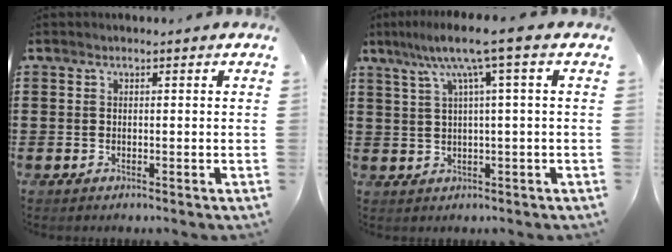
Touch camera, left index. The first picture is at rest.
{"total": 7.3, "force": [2.7, -0.2, 6.8], "torque": [-0.138, 0.001, 0.040]}